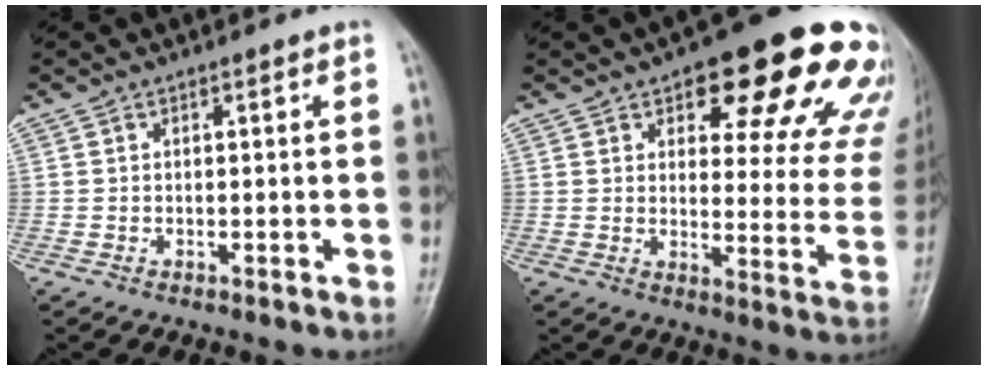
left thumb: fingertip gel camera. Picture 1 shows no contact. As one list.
[{"total": 22.3, "force": [13.2, 8.4, 15.9], "torque": [-0.148, -0.041, 0.159]}]